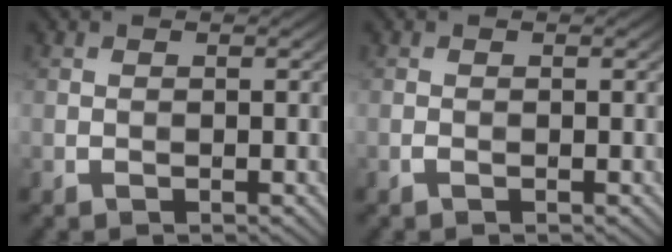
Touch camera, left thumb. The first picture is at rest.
{"total": 0.0}